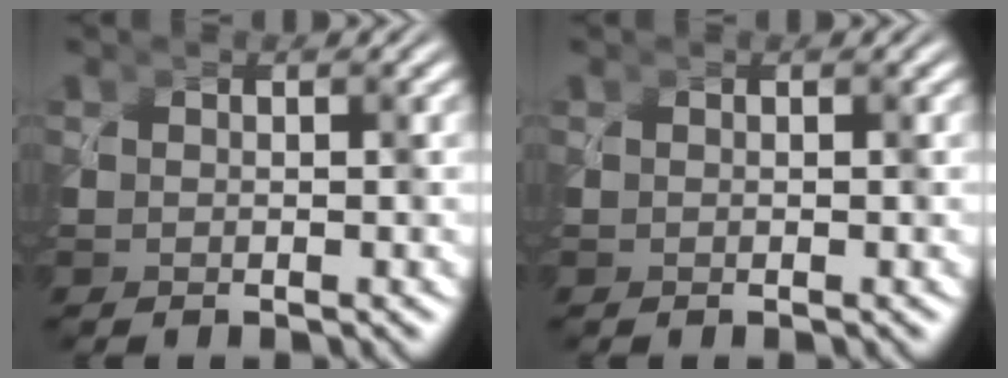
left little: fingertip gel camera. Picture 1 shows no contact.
{"total": 0.0}